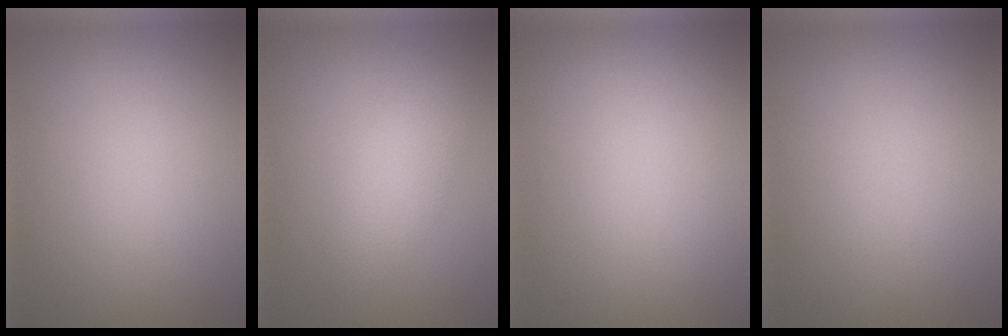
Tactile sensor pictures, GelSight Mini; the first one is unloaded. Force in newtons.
{"total": 2.3, "press": 2.3, "slide": 0.0}
{"total": 0.0}
{"total": 0.0}